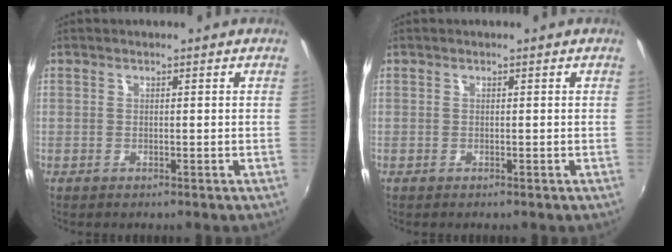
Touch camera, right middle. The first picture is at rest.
{"total": 0.0}